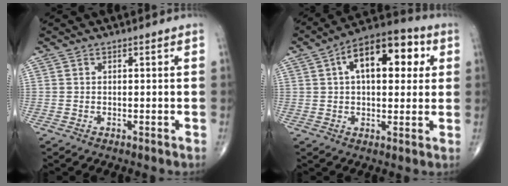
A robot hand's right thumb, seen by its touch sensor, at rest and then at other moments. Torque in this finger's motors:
{"motor_torque": [0.89, 3.73, 1.54, 0.36, 0.11]}